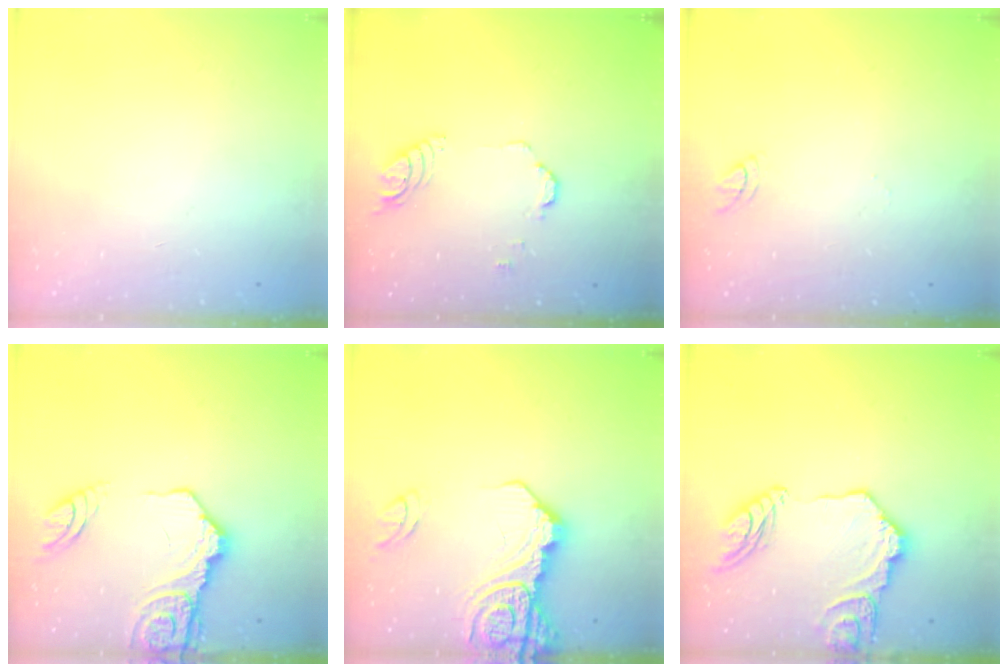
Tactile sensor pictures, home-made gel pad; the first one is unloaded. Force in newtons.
{"total": 5.3, "press": 5.2, "slide": 0.6}
{"total": 4.6, "press": 4.5, "slide": 0.5}
{"total": 14.9, "press": 14.8, "slide": 1.3}
{"total": 16.1, "press": 16.0, "slide": 1.8}
{"total": 15.3, "press": 15.2, "slide": 1.4}